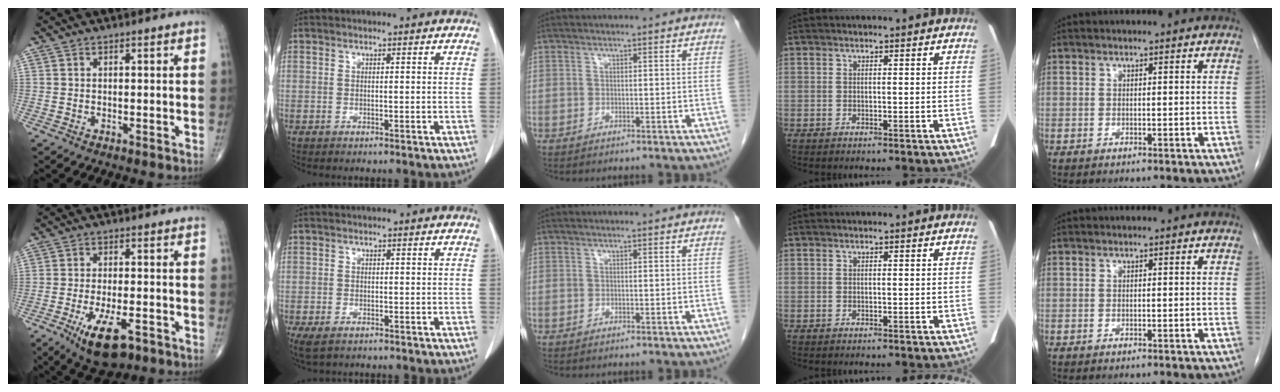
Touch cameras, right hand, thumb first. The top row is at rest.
{"thumb": {"total": 10.4, "force": [-5.4, 4.1, 8.0], "torque": [-0.135, 0.009, -0.081]}, "index": {"total": 3.4, "force": [-2.0, 1.8, 2.1], "torque": [-0.045, -0.010, -0.026]}}